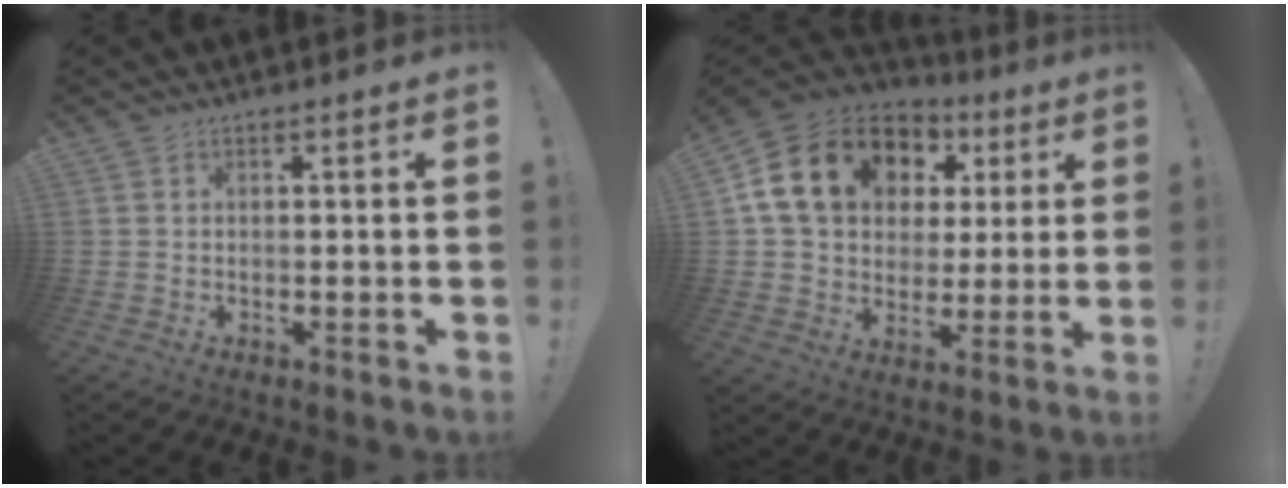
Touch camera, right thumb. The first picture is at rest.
{"total": 20.3, "force": [7.8, 14.7, 11.6], "torque": [-0.196, -0.019, 0.161]}